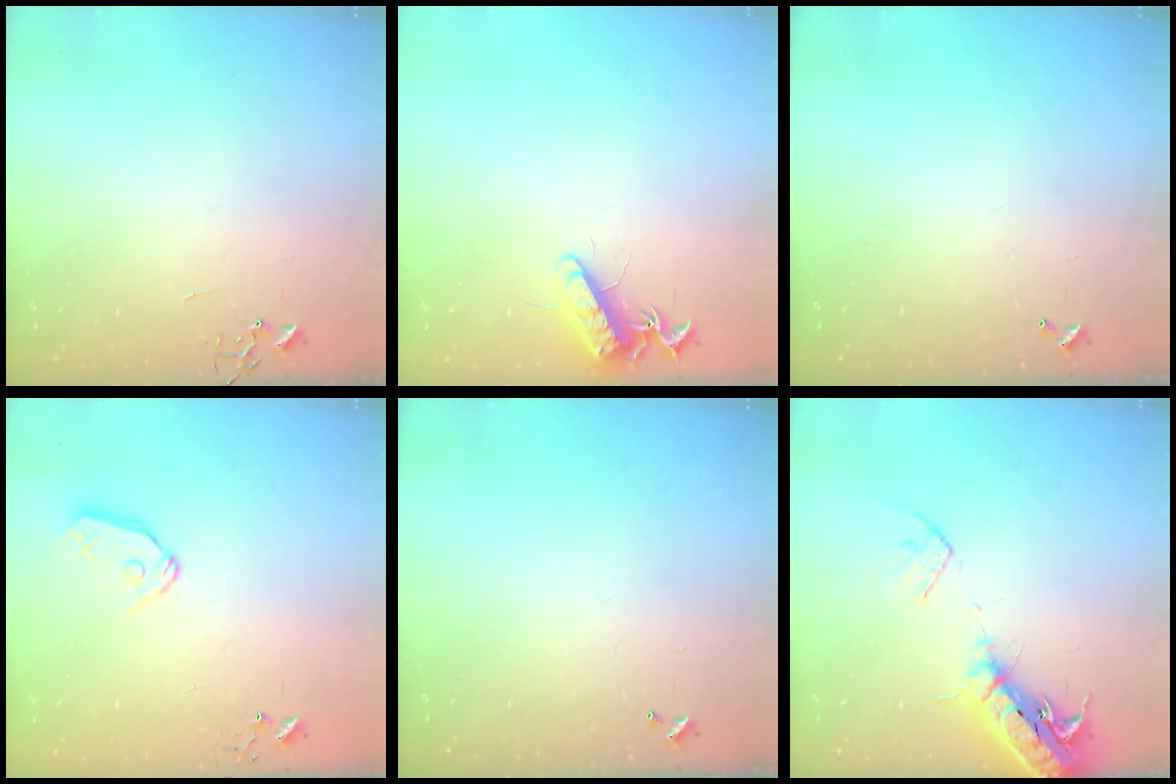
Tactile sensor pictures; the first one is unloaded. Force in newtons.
{"total": 11.9, "press": 11.8, "slide": 1.3}
{"total": 0.0}
{"total": 8.9, "press": 8.9, "slide": 1.0}
{"total": 0.0}
{"total": 18.4, "press": 17.9, "slide": 4.4}